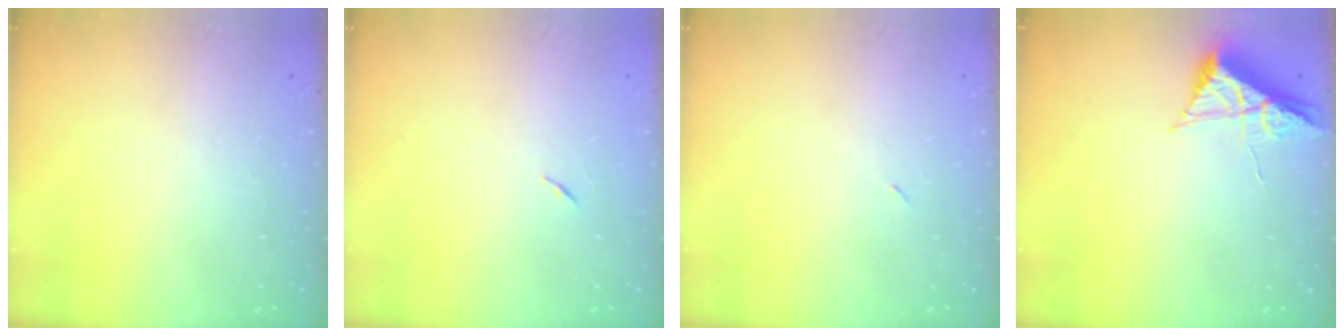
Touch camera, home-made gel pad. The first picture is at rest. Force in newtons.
{"total": 5.3, "press": 4.8, "slide": 2.2}
{"total": 2.2, "press": 1.8, "slide": 1.2}
{"total": 7.9, "press": 7.9, "slide": 0.8}